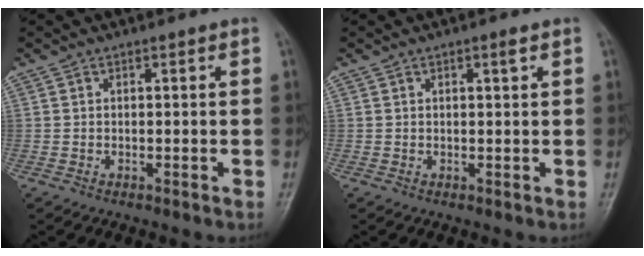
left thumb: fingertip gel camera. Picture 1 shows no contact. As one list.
[{"total": 1.0, "force": [0.6, 0.2, 0.8], "torque": [-0.010, -0.001, 0.008]}]